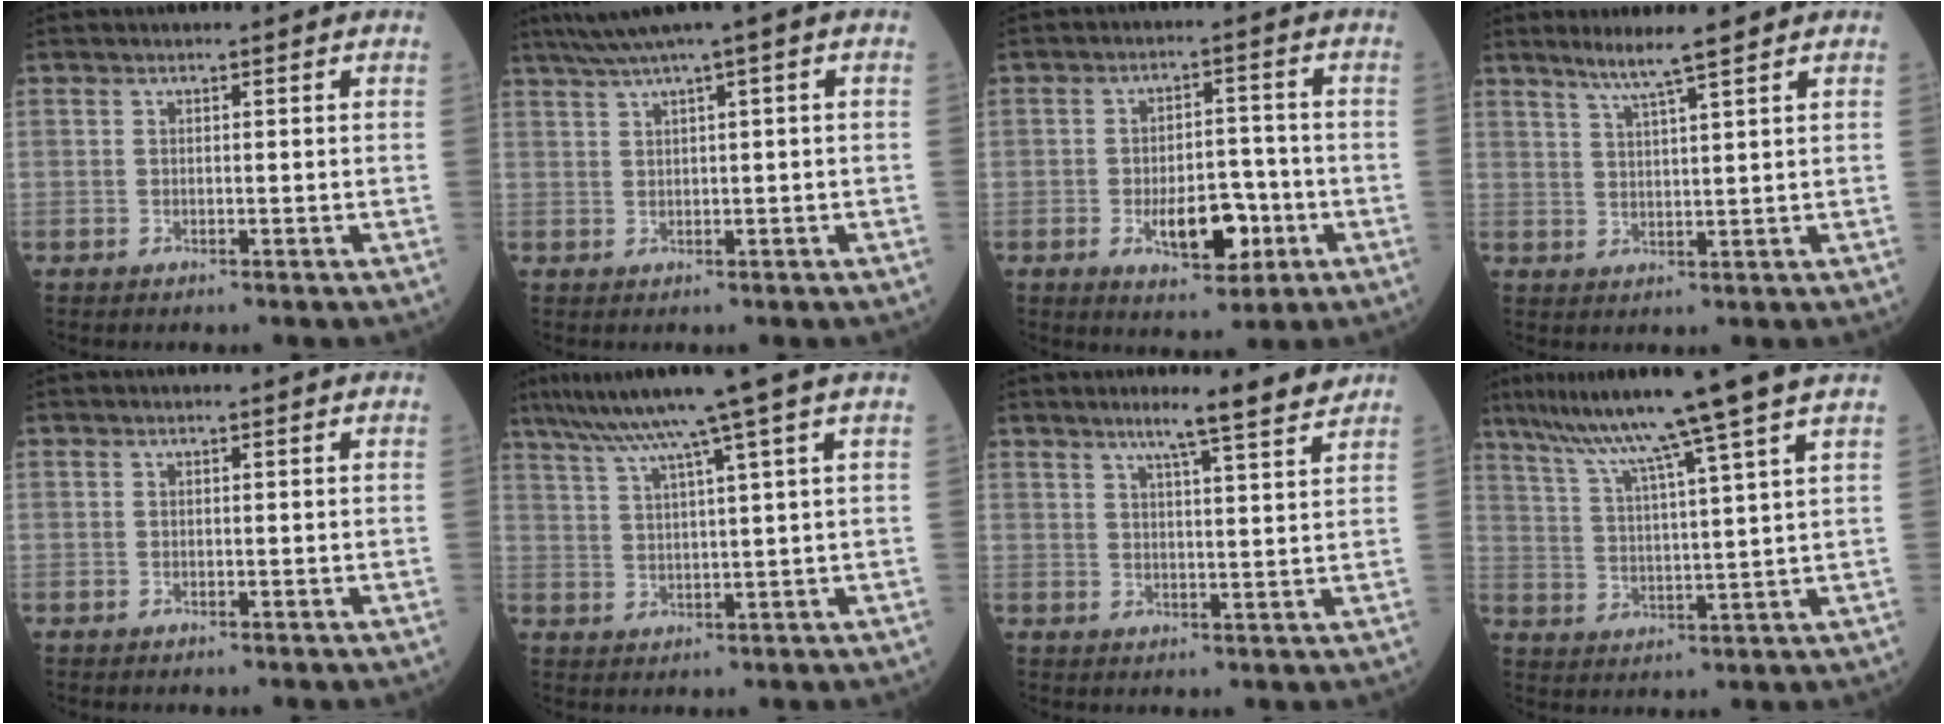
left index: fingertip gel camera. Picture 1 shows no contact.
{"total": 5.1, "force": [2.8, -0.7, 4.2], "torque": [-0.084, 0.023, 0.054]}
{"total": 7.9, "force": [-2.9, 3.8, 6.3], "torque": [-0.097, 0.006, -0.045]}
{"total": 5.0, "force": [3.7, -1.0, 3.2], "torque": [-0.062, -0.004, 0.070]}
{"total": 0.0}
{"total": 11.4, "force": [8.3, -2.7, 7.4], "torque": [-0.123, 0.009, 0.126]}
{"total": 7.6, "force": [6.3, -0.4, 4.3], "torque": [-0.064, -0.002, 0.080]}
{"total": 14.0, "force": [10.7, -2.8, 8.6], "torque": [-0.141, -0.004, 0.163]}